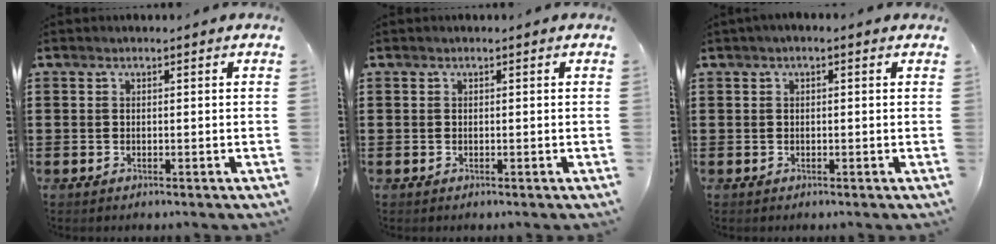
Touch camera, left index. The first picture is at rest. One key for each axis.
{"total": 0.0}
{"total": 0.7, "fx": -0.3, "fy": 0.2, "fz": 0.7, "tx": -0.012, "ty": -0.001, "tz": -0.005}